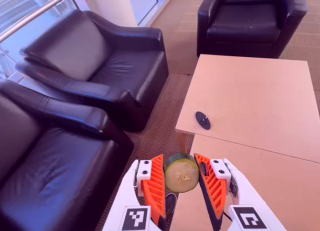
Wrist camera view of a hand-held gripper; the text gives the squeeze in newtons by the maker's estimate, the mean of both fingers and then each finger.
{"total": 12.0, "left": 11.0, "right": 12.9}